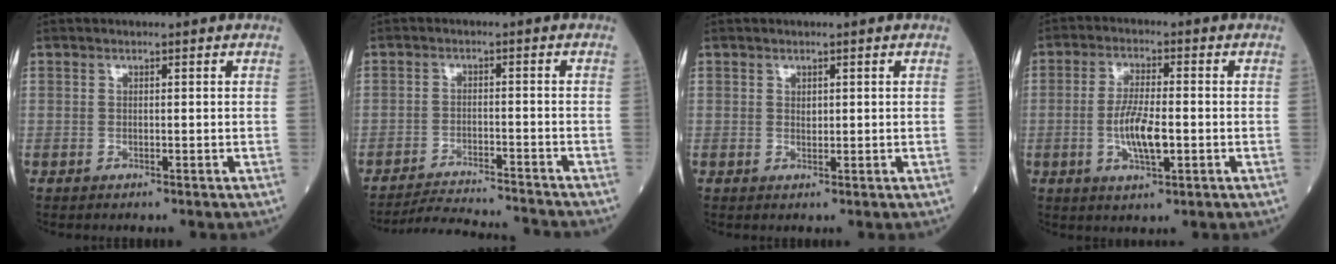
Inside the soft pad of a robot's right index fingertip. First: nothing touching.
{"total": 10.6, "force": [-10.5, -0.4, 1.8], "torque": [-0.028, -0.007, -0.159]}
{"total": 0.7, "force": [0.3, 0.5, 0.5], "torque": [-0.007, -0.001, 0.005]}
{"total": 6.8, "force": [-1.3, 1.5, 6.5], "torque": [-0.132, -0.005, -0.023]}